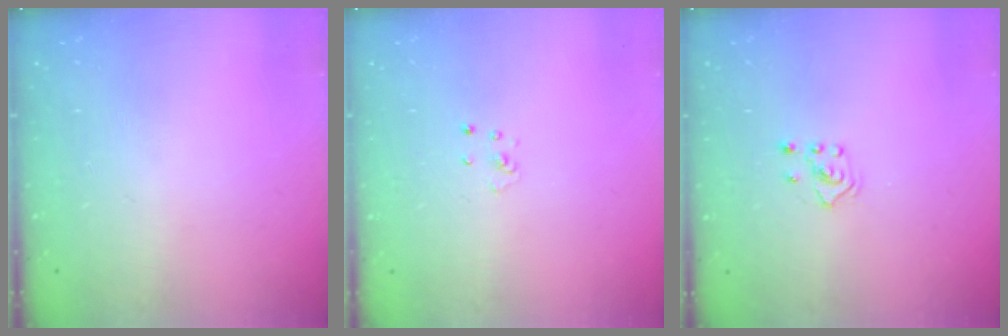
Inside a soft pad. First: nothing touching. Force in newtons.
{"total": 2.3, "press": 2.3, "slide": 0.2}
{"total": 2.4, "press": 2.2, "slide": 0.8}